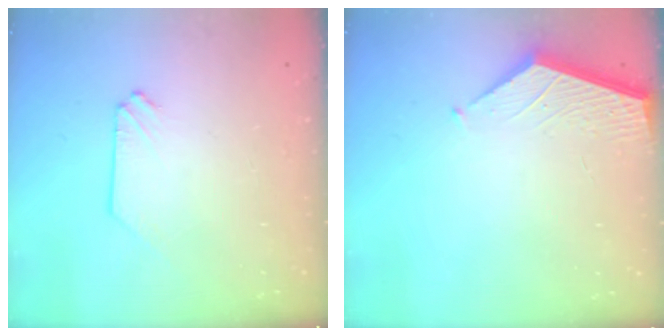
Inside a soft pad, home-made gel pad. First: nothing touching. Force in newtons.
{"total": 2.6, "press": 2.6, "slide": 0.3}